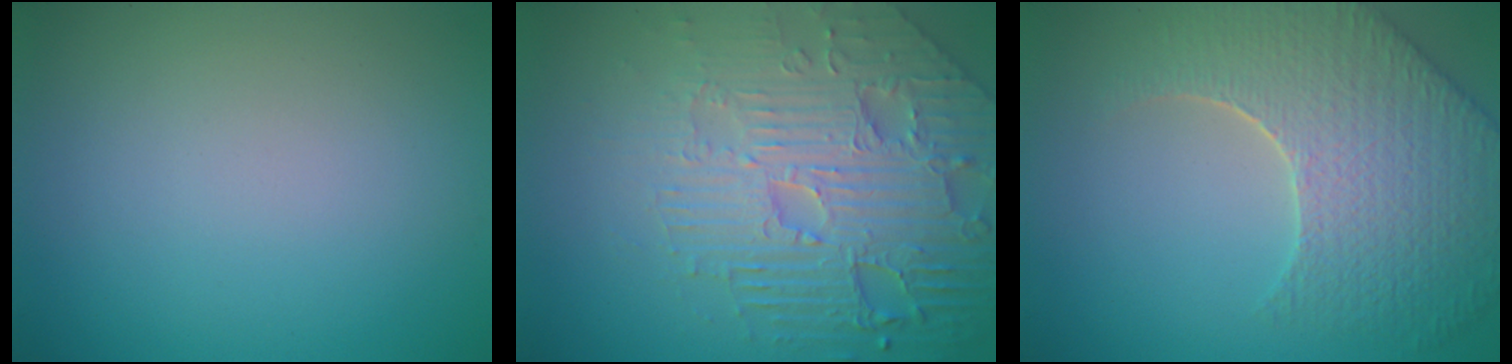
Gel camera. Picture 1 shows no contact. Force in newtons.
{"total": 8.6, "press": 6.2, "slide": 6.0}
{"total": 7.9, "press": 5.9, "slide": 5.3}